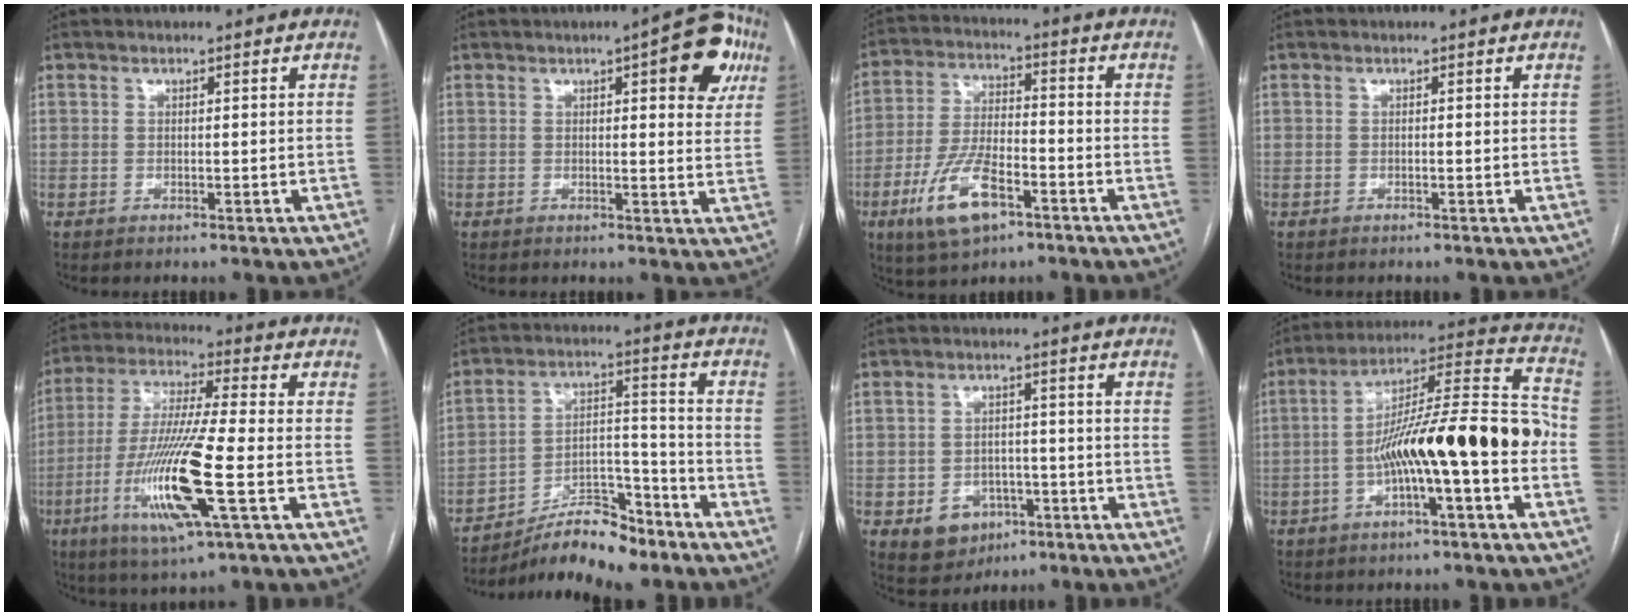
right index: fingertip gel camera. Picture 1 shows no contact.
{"total": 9.0, "force": [3.9, 2.2, 7.8], "torque": [-0.083, 0.008, 0.038]}
{"total": 11.5, "force": [-5.8, 4.3, 9.0], "torque": [-0.196, -0.002, -0.102]}
{"total": 0.0}
{"total": 15.9, "force": [-5.0, 0.4, 15.0], "torque": [-0.311, -0.021, -0.095]}
{"total": 11.8, "force": [-10.0, 2.8, 5.5], "torque": [-0.087, 0.025, -0.171]}
{"total": 6.6, "force": [-2.8, 5.4, 2.6], "torque": [-0.044, 0.006, -0.032]}
{"total": 16.5, "force": [-3.9, 1.7, 15.9], "torque": [-0.262, 0.035, -0.063]}